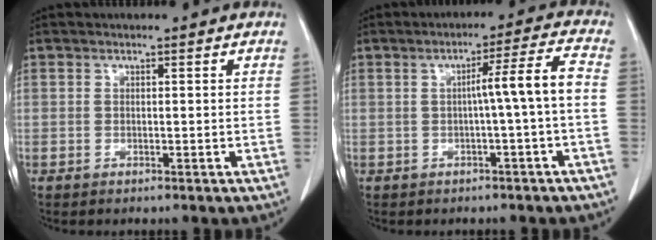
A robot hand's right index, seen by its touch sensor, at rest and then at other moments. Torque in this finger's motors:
{"motor_torque": [0.83, -0.30, 0.47, 0.11]}